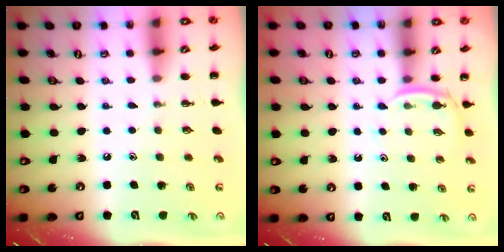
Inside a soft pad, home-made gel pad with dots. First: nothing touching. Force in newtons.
{"total": 3.9, "press": 3.6, "slide": 1.2}